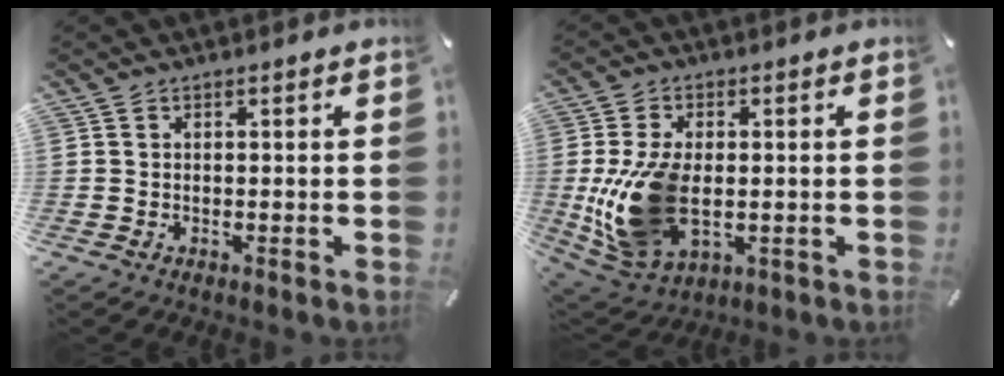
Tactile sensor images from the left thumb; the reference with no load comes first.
{"total": 16.1, "force": [-1.3, 10.1, 12.4], "torque": [-0.272, -0.013, -0.021]}